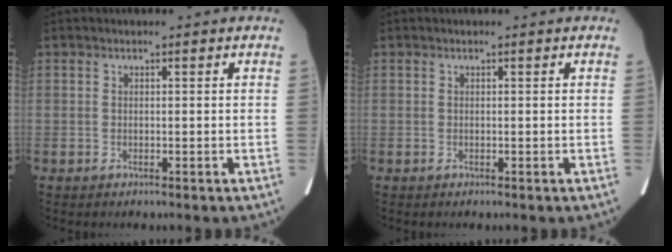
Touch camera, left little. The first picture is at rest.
{"total": 0.0}